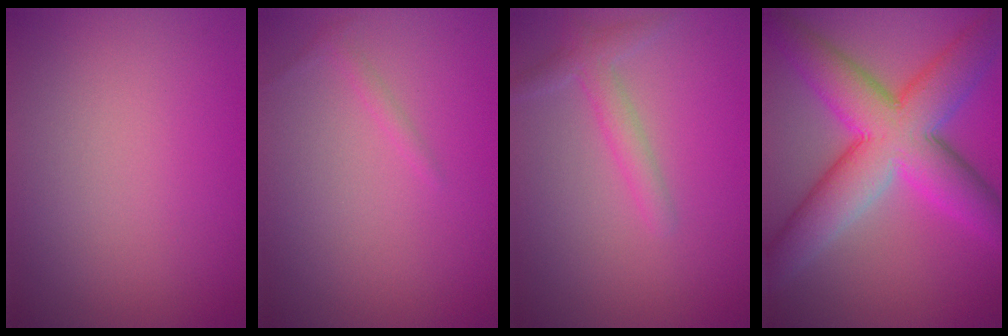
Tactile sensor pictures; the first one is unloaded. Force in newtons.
{"total": 0.8, "press": 0.8, "slide": 0.0}
{"total": 2.2, "press": 2.2, "slide": 0.2}
{"total": 11.1, "press": 11.1, "slide": 0.3}